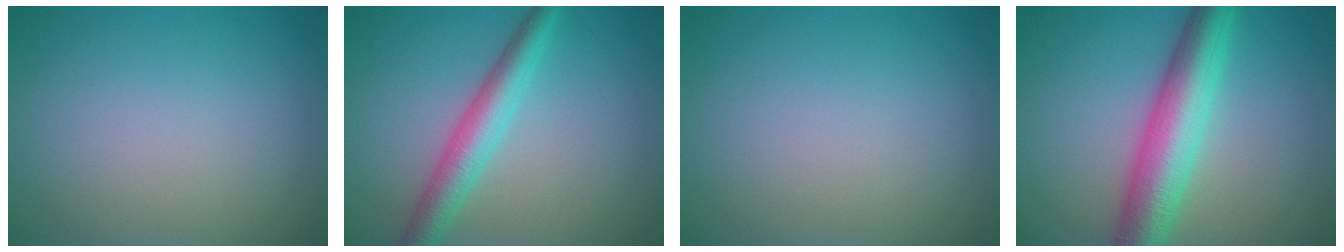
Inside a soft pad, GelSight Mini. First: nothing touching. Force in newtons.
{"total": 4.1, "press": 4.1, "slide": 0.1}
{"total": 0.0}
{"total": 7.3, "press": 7.3, "slide": 0.1}